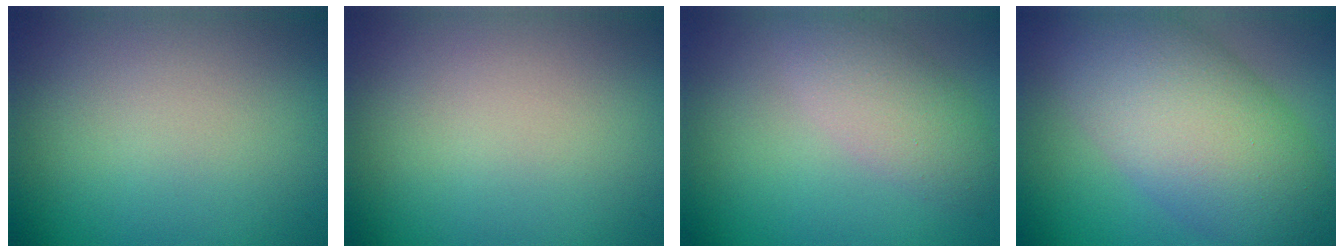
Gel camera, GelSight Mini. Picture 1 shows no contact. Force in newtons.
{"total": 0.0}
{"total": 3.6, "press": 3.6, "slide": 0.2}
{"total": 10.5, "press": 10.5, "slide": 0.1}